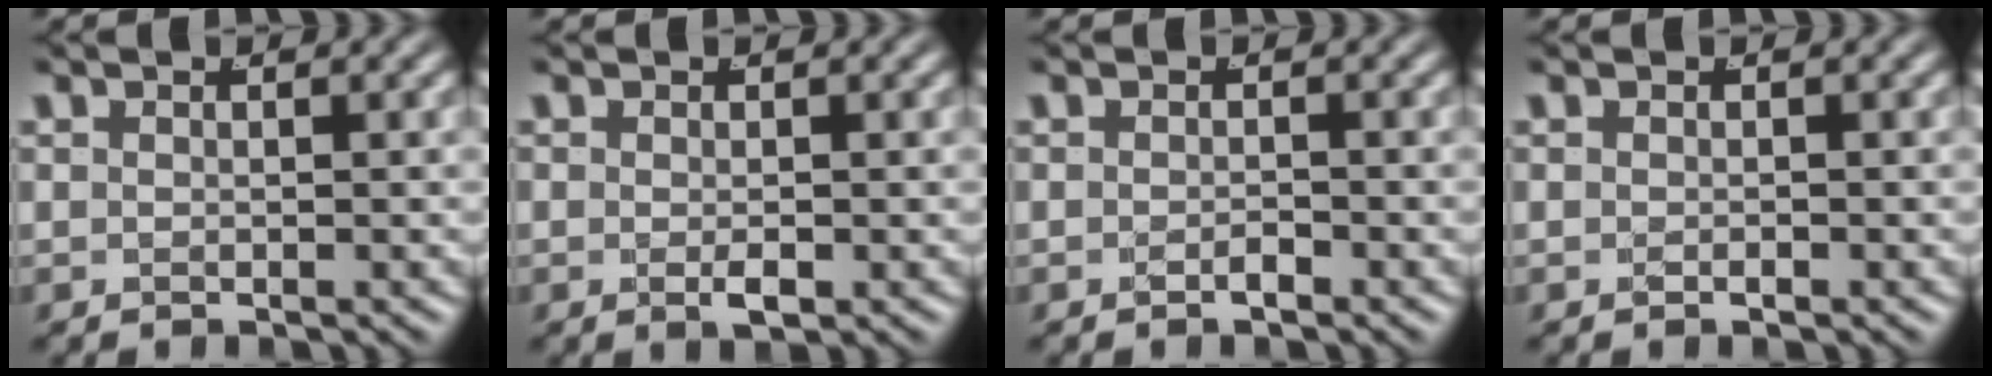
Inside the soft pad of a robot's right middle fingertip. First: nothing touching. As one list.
[{"total": 1.2, "force": [-0.4, 0.4, 1.0], "torque": [-0.022, -0.007, -0.005]}, {"total": 0.9, "force": [-0.8, -0.2, 0.4], "torque": [-0.008, -0.004, -0.012]}, {"total": 0.6, "force": [-0.5, -0.2, 0.3], "torque": [-0.012, -0.006, -0.004]}]